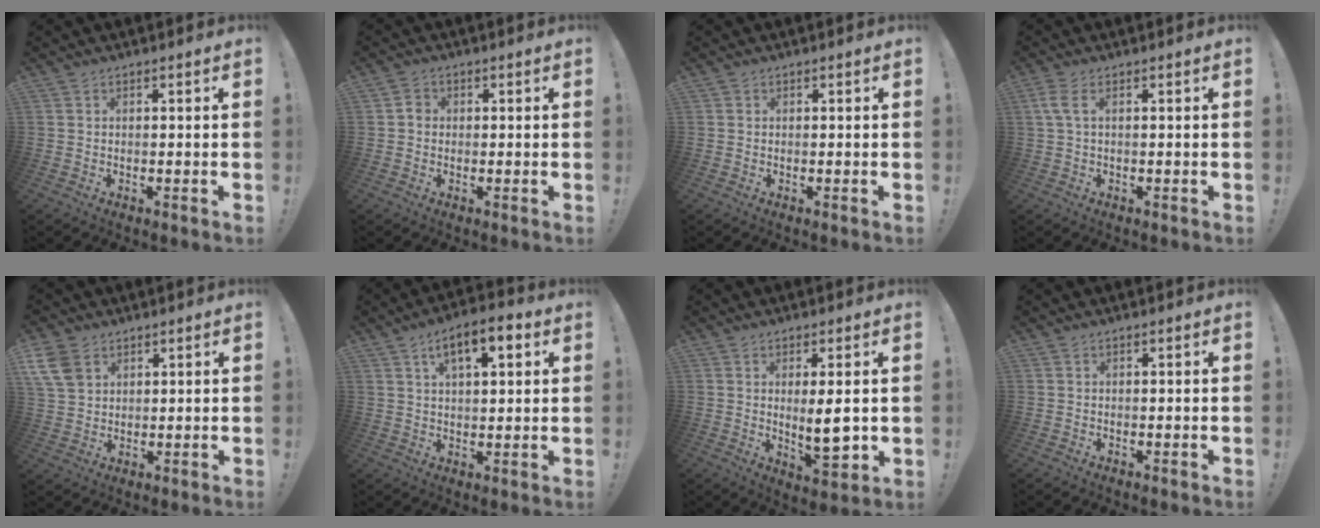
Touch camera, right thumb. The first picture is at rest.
{"total": 2.5, "force": [-0.4, 2.2, 1.1], "torque": [-0.014, 0.007, -0.008]}
{"total": 0.5, "force": [0.0, 0.4, -0.3], "torque": [-0.002, 0.005, 0.001]}
{"total": 3.3, "force": [0.8, 1.1, 3.0], "torque": [-0.059, 0.003, 0.017]}
{"total": 8.5, "force": [4.5, 5.8, 4.3], "torque": [-0.091, -0.014, 0.090]}
{"total": 9.1, "force": [3.9, 3.8, 7.3], "torque": [-0.107, -0.006, 0.064]}
{"total": 8.8, "force": [0.7, 2.2, 8.5], "torque": [-0.123, -0.019, 0.013]}
{"total": 0.0}